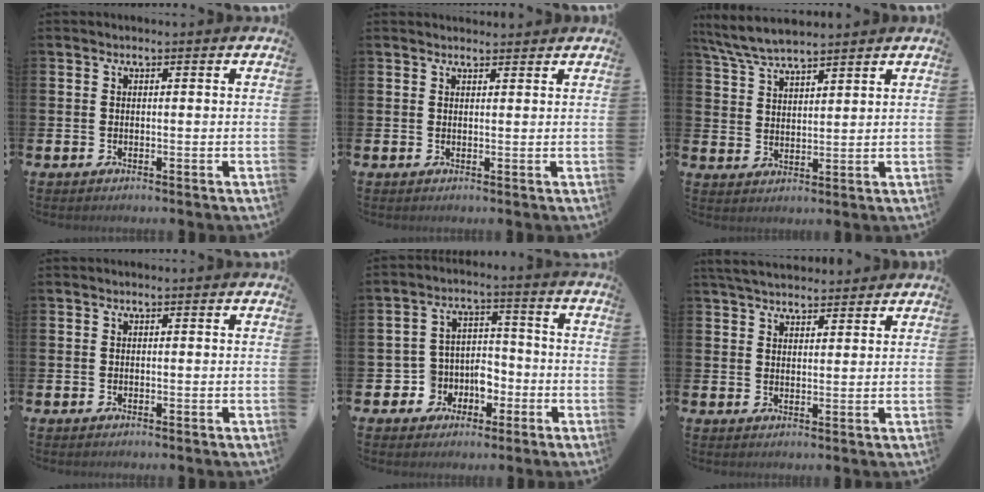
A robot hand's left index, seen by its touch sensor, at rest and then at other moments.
{"total": 1.3, "force": [1.2, 0.3, 0.0], "torque": [0.012, -0.006, 0.019]}
{"total": 6.1, "force": [5.7, 0.8, 1.8], "torque": [-0.054, -0.018, 0.105]}
{"total": 0.0}
{"total": 5.5, "force": [-2.0, 5.0, 1.2], "torque": [-0.041, 0.004, -0.036]}
{"total": 4.4, "force": [4.2, 1.2, 0.9], "torque": [-0.022, -0.014, 0.076]}